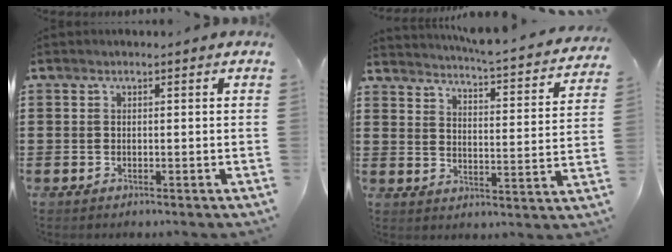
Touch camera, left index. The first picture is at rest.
{"total": 3.8, "force": [3.6, -0.6, 1.0], "torque": [-0.032, -0.040, 0.052]}